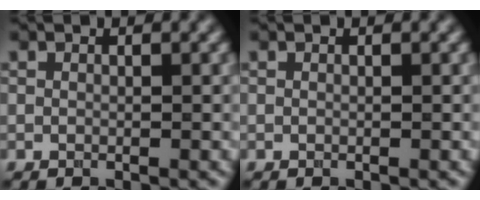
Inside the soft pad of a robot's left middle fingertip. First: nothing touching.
{"total": 0.0}